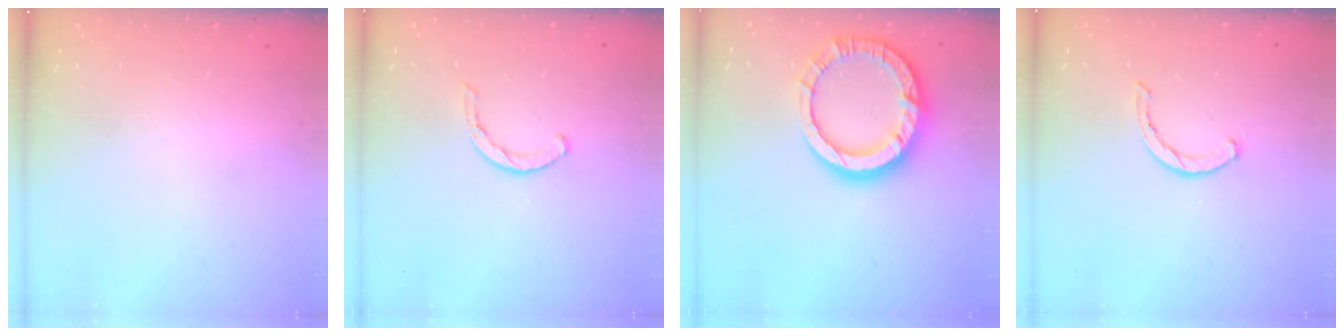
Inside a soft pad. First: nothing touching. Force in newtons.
{"total": 3.0, "press": 3.0, "slide": 0.3}
{"total": 15.1, "press": 15.0, "slide": 1.5}
{"total": 2.3, "press": 2.3, "slide": 0.4}